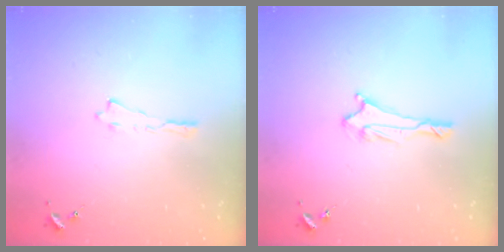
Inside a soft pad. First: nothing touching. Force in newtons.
{"total": 1.7, "press": 1.6, "slide": 0.6}